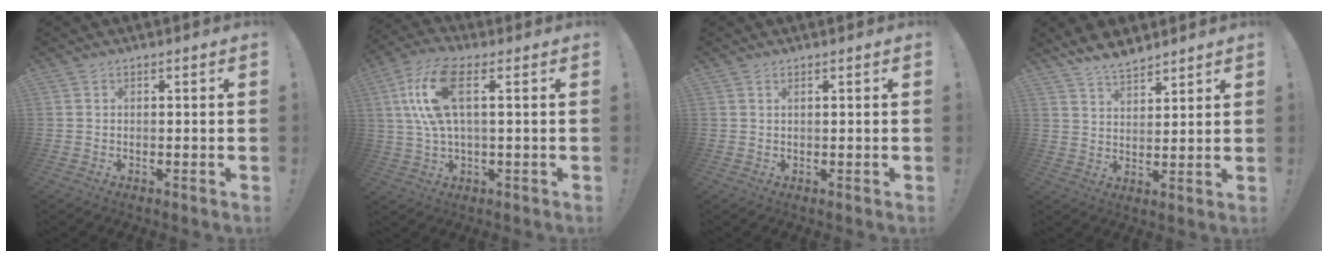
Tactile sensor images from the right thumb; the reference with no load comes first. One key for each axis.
{"total": 13.4, "fx": 3.5, "fy": 5.4, "fz": 11.8, "tx": -0.234, "ty": 0.002, "tz": 0.062}
{"total": 0.8, "fx": 0.5, "fy": 0.2, "fz": 0.6, "tx": -0.018, "ty": 0.004, "tz": 0.010}
{"total": 7.6, "fx": 6.6, "fy": 2.8, "fz": 2.5, "tx": -0.052, "ty": -0.037, "tz": 0.126}